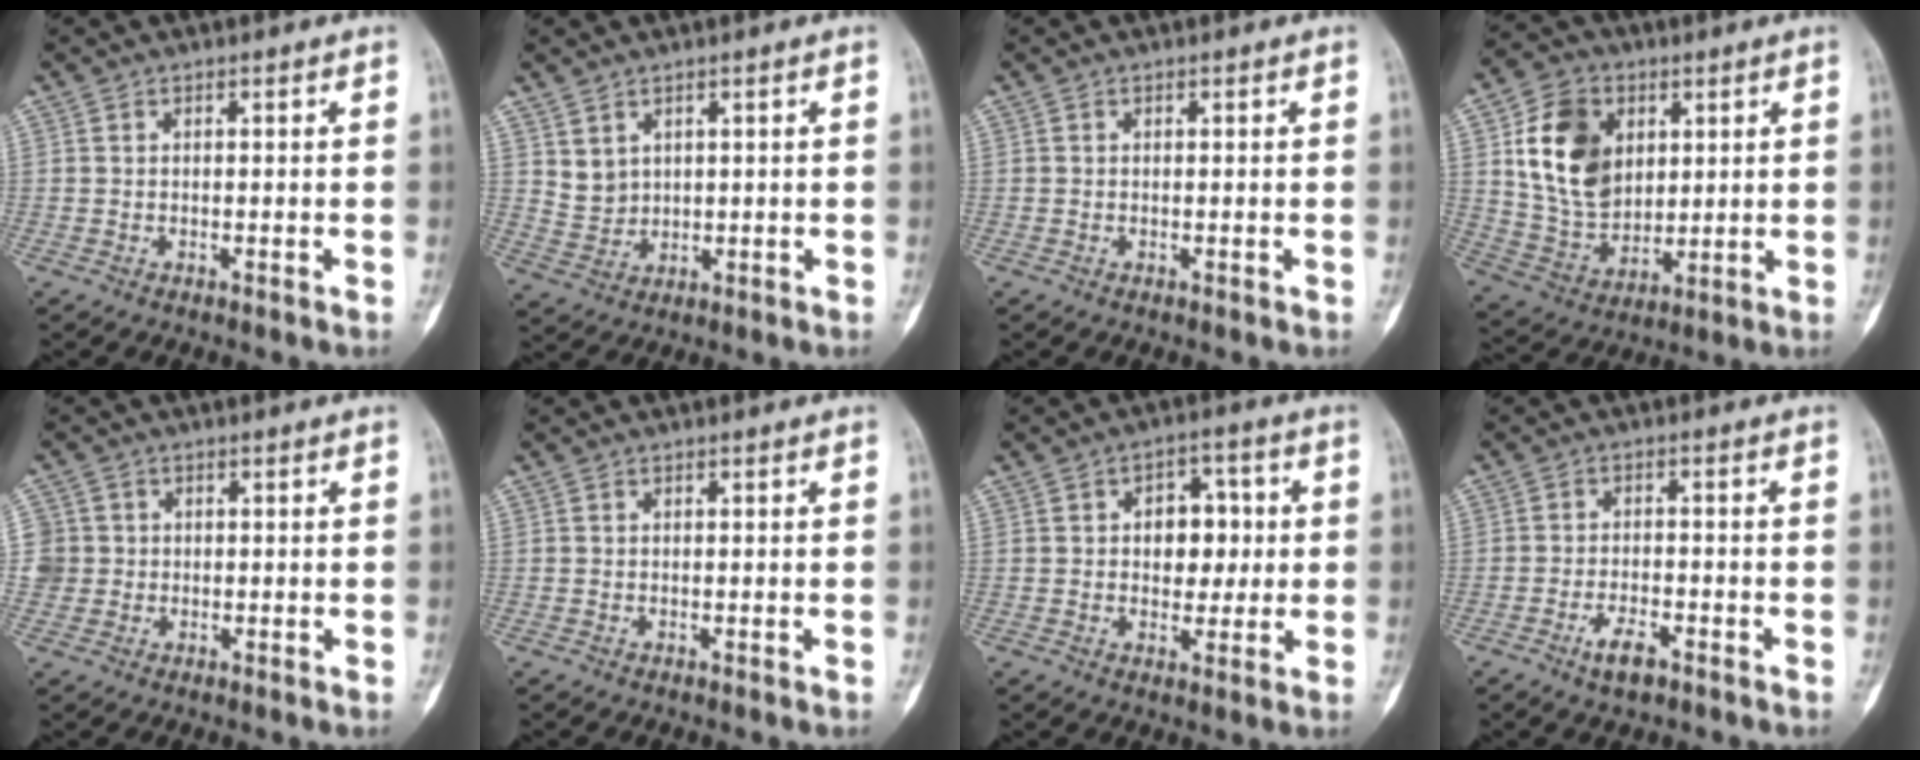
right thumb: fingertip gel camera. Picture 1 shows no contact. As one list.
[{"total": 3.9, "force": [2.2, 2.9, 1.4], "torque": [-0.013, -0.021, 0.055]}, {"total": 0.0}, {"total": 15.6, "force": [4.5, 11.6, 9.5], "torque": [-0.140, -0.014, 0.091]}, {"total": 3.9, "force": [0.2, 3.9, 0.1], "torque": [0.026, 0.007, 0.003]}, {"total": 0.0}, {"total": 8.1, "force": [0.9, 5.6, 5.8], "torque": [-0.035, 0.008, 0.012]}, {"total": 4.4, "force": [-2.7, 1.7, 3.1], "torque": [-0.057, 0.013, -0.046]}]